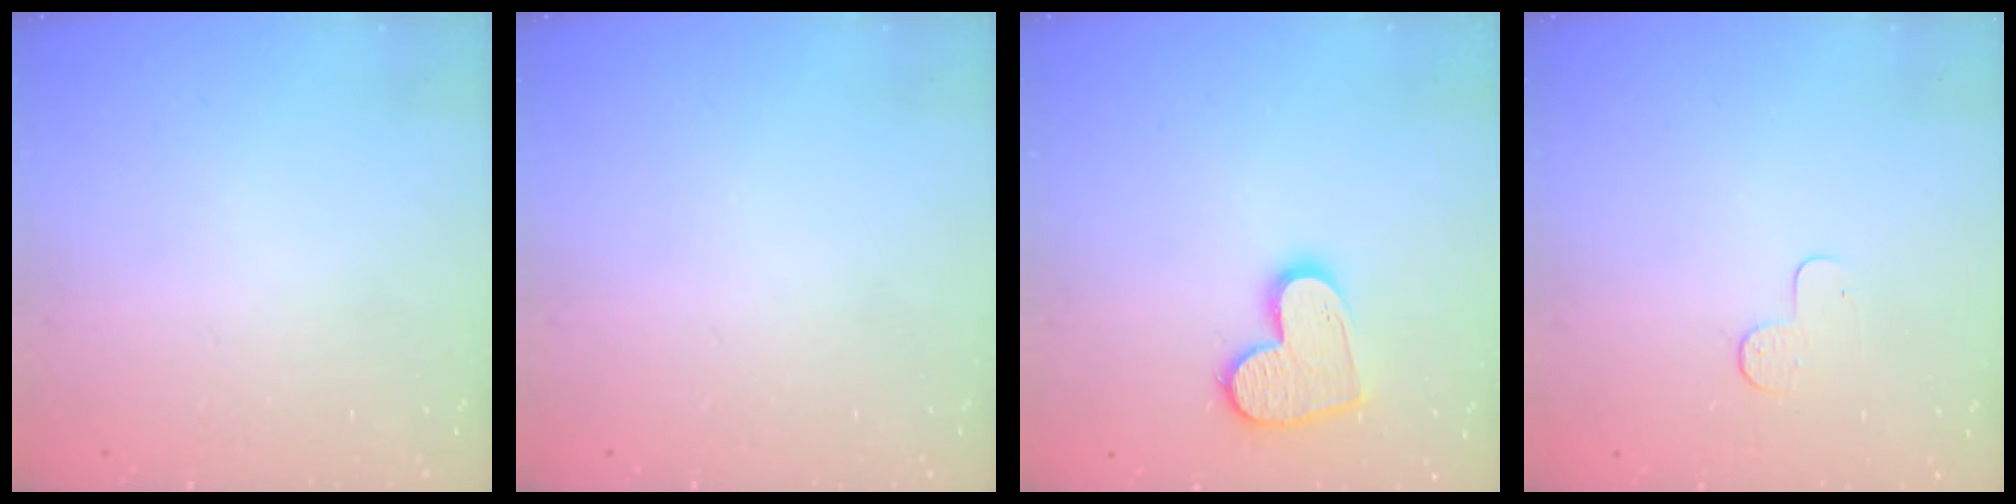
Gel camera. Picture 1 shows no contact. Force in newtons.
{"total": 0.0}
{"total": 13.0, "press": 13.0, "slide": 1.1}
{"total": 4.9, "press": 4.8, "slide": 0.5}